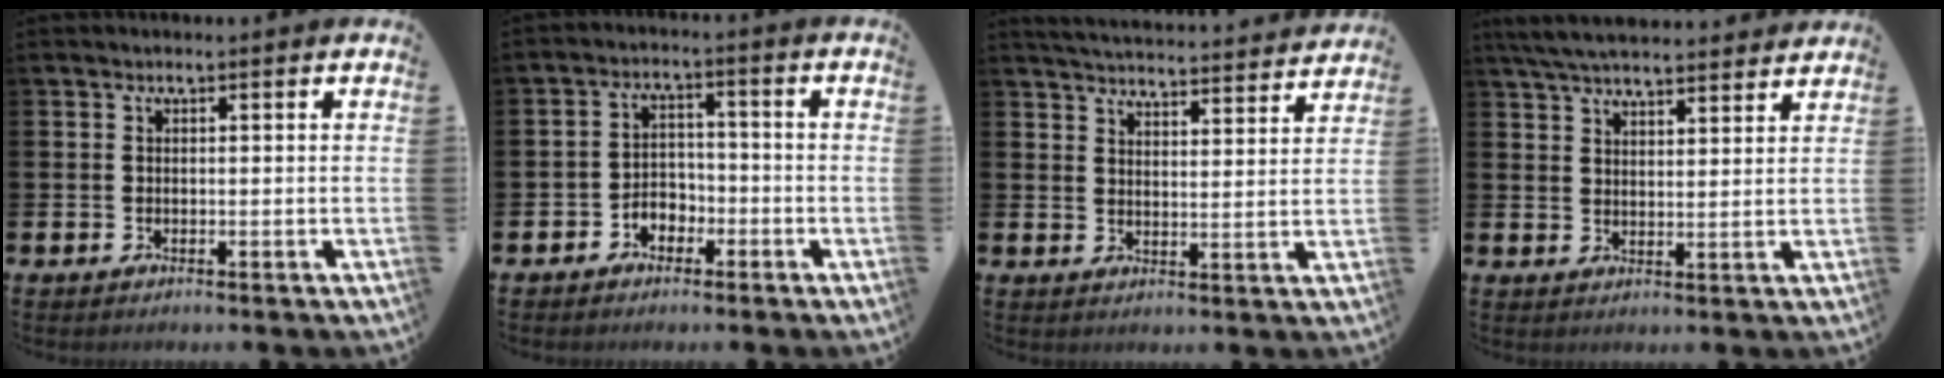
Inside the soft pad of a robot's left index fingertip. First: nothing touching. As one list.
[{"total": 2.9, "force": [-2.1, 2.0, 0.7], "torque": [-0.021, 0.006, -0.048]}, {"total": 4.9, "force": [4.9, 0.1, 0.3], "torque": [-0.019, -0.042, 0.085]}, {"total": 5.7, "force": [5.5, 0.7, 1.4], "torque": [-0.039, -0.024, 0.099]}]